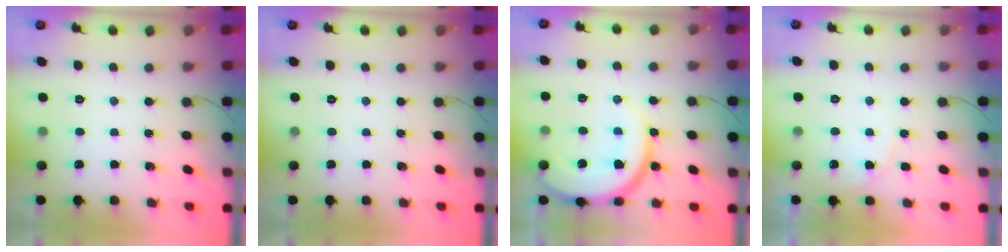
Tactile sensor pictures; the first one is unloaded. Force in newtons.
{"total": 0.0}
{"total": 13.8, "press": 13.8, "slide": 1.2}
{"total": 5.5, "press": 5.5, "slide": 0.5}